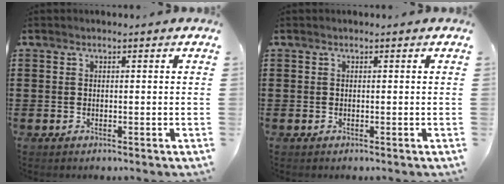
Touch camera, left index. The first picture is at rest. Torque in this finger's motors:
{"motor_torque": [-0.05, 0.04, 0.00, 0.00]}